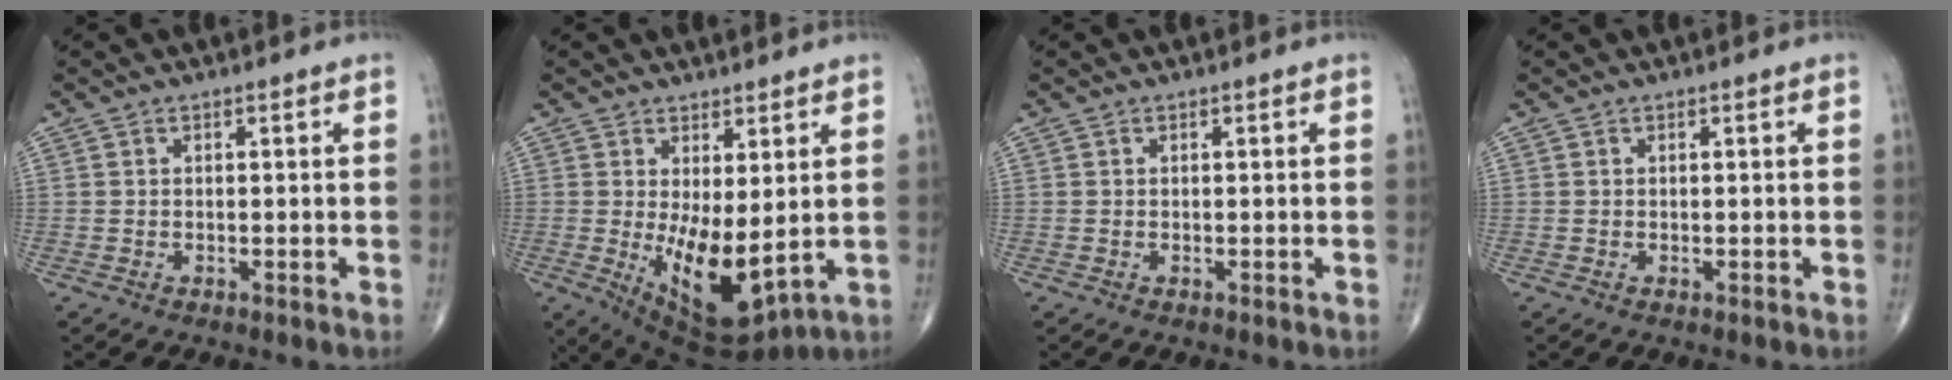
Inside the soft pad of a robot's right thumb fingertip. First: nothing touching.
{"total": 11.3, "force": [-0.1, 4.8, 10.3], "torque": [-0.158, -0.029, 0.019]}
{"total": 0.0}
{"total": 0.0}